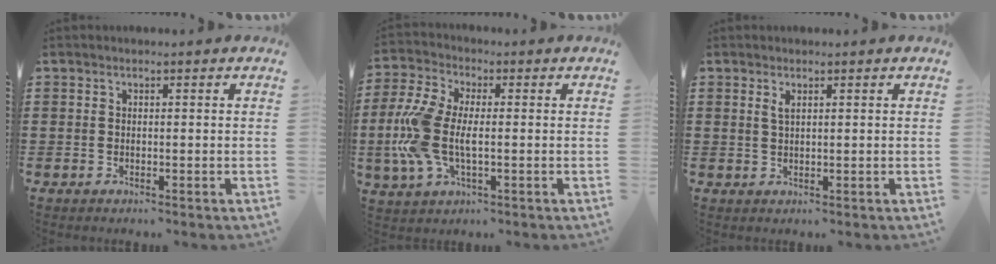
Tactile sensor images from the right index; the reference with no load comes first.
{"total": 9.5, "force": [-0.9, 5.0, 8.1], "torque": [-0.212, -0.014, -0.026]}
{"total": 1.4, "force": [0.7, 0.4, 1.1], "torque": [-0.023, 0.003, 0.011]}